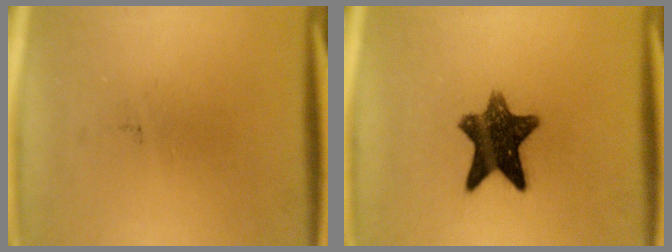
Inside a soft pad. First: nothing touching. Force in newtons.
{"total": 10.9}